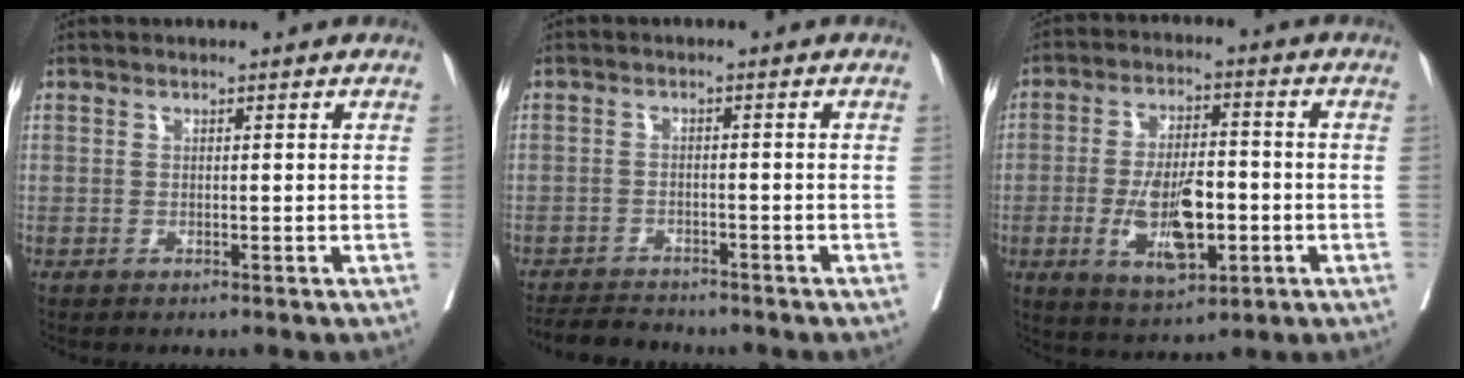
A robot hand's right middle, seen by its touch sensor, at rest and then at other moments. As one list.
[{"total": 5.2, "force": [-5.0, 1.0, 0.9], "torque": [-0.012, -0.014, -0.081]}, {"total": 10.6, "force": [-2.7, 4.0, 9.5], "torque": [-0.180, -0.005, -0.039]}]